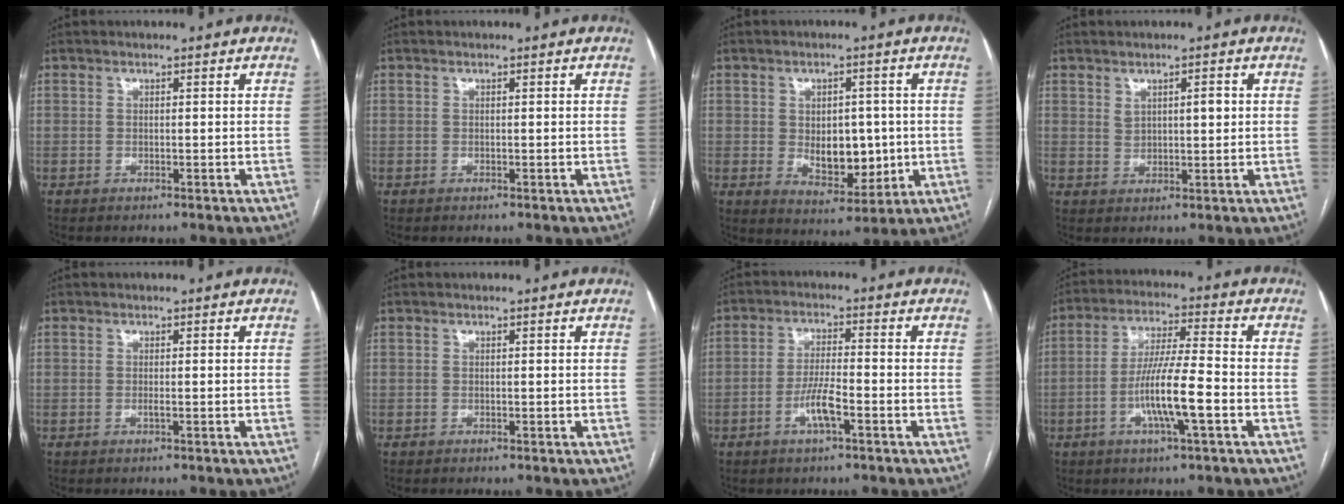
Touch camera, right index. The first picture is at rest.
{"total": 0.0}
{"total": 7.9, "force": [-0.2, 4.7, 6.4], "torque": [-0.090, -0.001, 0.010]}
{"total": 3.4, "force": [1.2, 1.5, 2.8], "torque": [-0.048, 0.006, 0.024]}
{"total": 0.6, "force": [-0.2, -0.1, 0.5], "torque": [-0.011, 0.000, -0.003]}
{"total": 0.0}
{"total": 5.1, "force": [-2.3, 0.6, 4.5], "torque": [-0.089, 0.000, -0.043]}
{"total": 10.2, "force": [-3.2, 0.4, 9.6], "torque": [-0.183, -0.002, -0.062]}